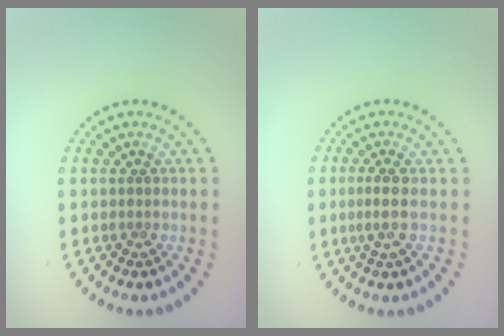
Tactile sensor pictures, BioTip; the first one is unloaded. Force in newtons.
{"total": 1.8, "press": 1.4, "slide": 1.2}